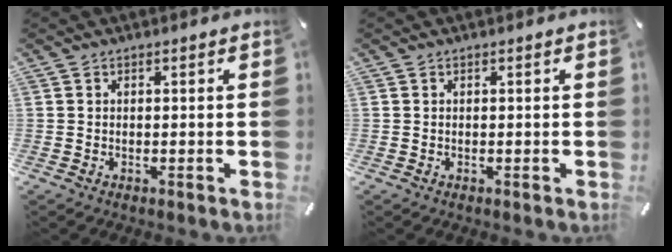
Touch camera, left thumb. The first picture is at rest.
{"total": 0.0}